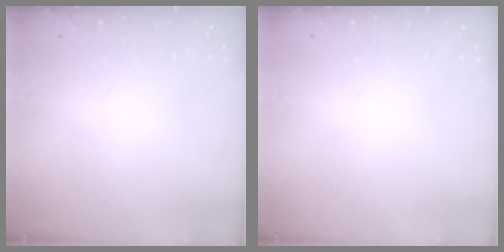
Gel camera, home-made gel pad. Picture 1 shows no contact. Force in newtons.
{"total": 0.0}